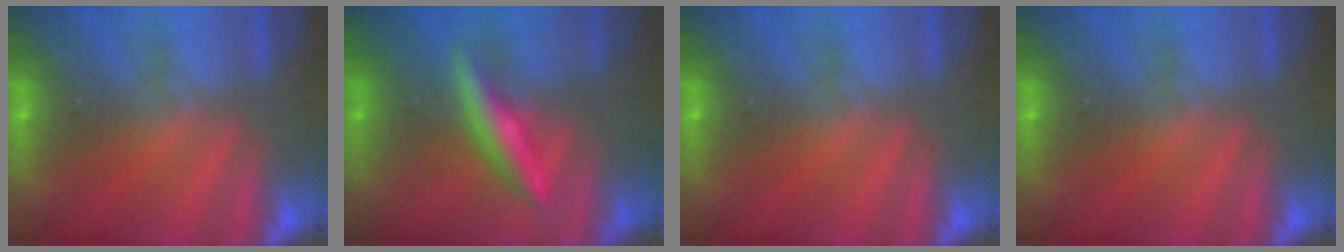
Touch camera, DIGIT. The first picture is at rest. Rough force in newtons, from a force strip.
{"total": 2.8}
{"total": 0.0}
{"total": 0.0}